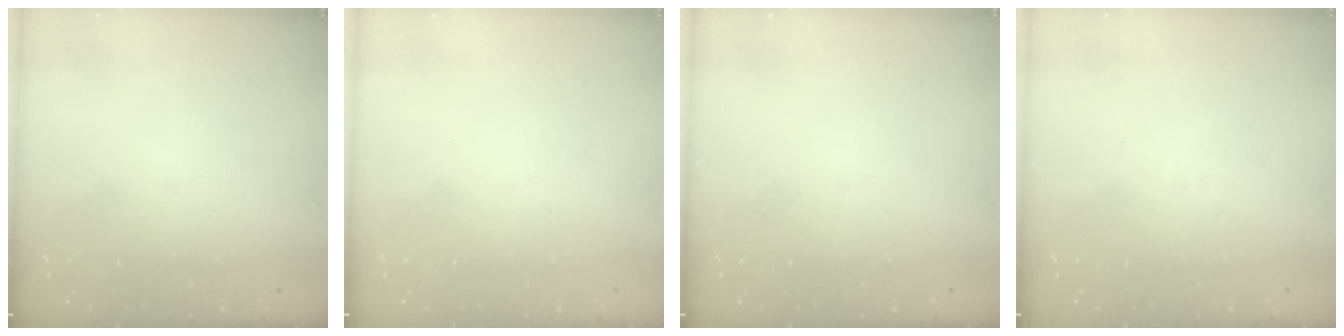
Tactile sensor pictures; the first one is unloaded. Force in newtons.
{"total": 1.5, "press": 1.5, "slide": 0.1}
{"total": 0.0}
{"total": 1.7, "press": 1.6, "slide": 0.1}